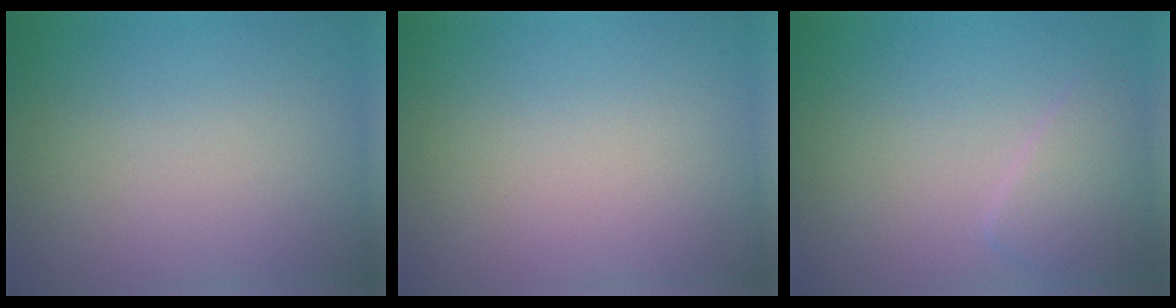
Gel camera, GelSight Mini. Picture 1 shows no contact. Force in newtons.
{"total": 0.0}
{"total": 2.5, "press": 2.5, "slide": 0.0}